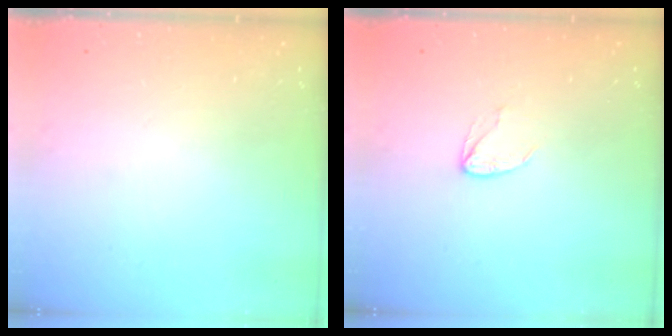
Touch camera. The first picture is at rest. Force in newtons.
{"total": 3.3, "press": 3.3, "slide": 0.3}